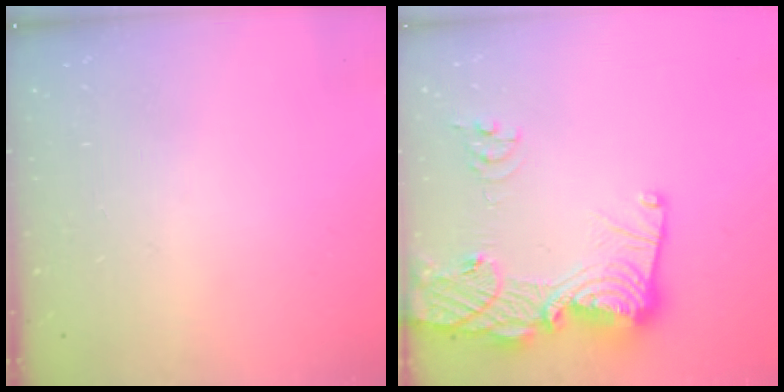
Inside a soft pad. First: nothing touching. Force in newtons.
{"total": 19.9, "press": 19.7, "slide": 2.1}